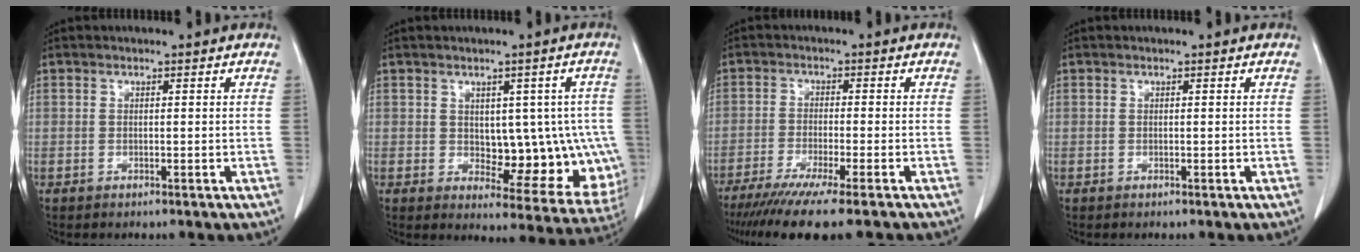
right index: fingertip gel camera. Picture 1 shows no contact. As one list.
[{"total": 13.7, "force": [-0.4, 7.9, 11.3], "torque": [-0.132, 0.014, 0.017]}, {"total": 13.2, "force": [-10.3, 0.6, 8.2], "torque": [-0.131, -0.036, -0.161]}, {"total": 0.0}]